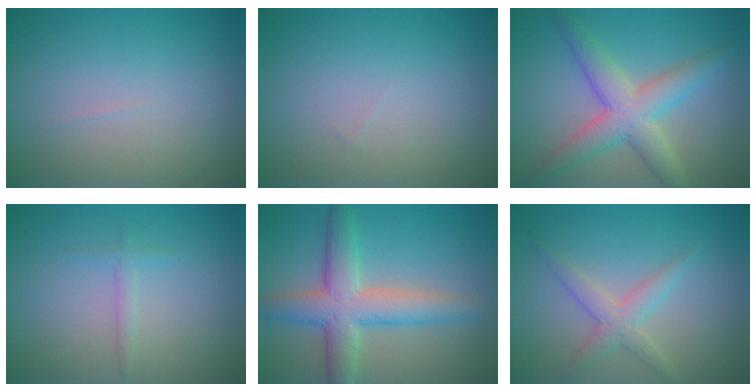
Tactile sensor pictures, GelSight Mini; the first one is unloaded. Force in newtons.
{"total": 0.0}
{"total": 5.4, "press": 5.4, "slide": 0.1}
{"total": 0.9, "press": 0.9, "slide": 0.0}
{"total": 6.8, "press": 6.8, "slide": 0.1}
{"total": 2.4, "press": 2.4, "slide": 0.1}